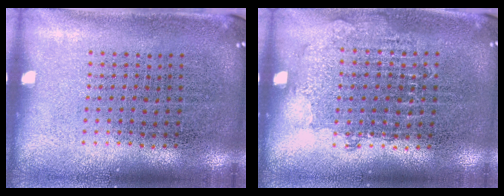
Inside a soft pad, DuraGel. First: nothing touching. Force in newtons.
{"total": 0.8, "press": 0.8, "slide": 0.3}